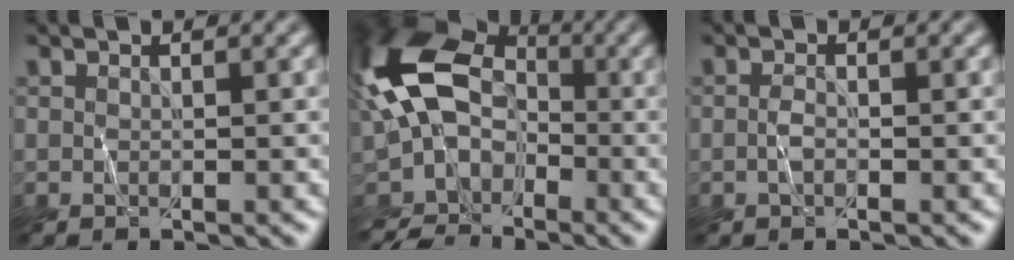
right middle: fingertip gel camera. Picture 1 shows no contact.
{"total": 10.6, "force": [-3.1, 7.5, 6.8], "torque": [-0.144, 0.004, -0.074]}
{"total": 0.7, "force": [-0.4, 0.2, 0.5], "torque": [-0.012, 0.007, -0.008]}